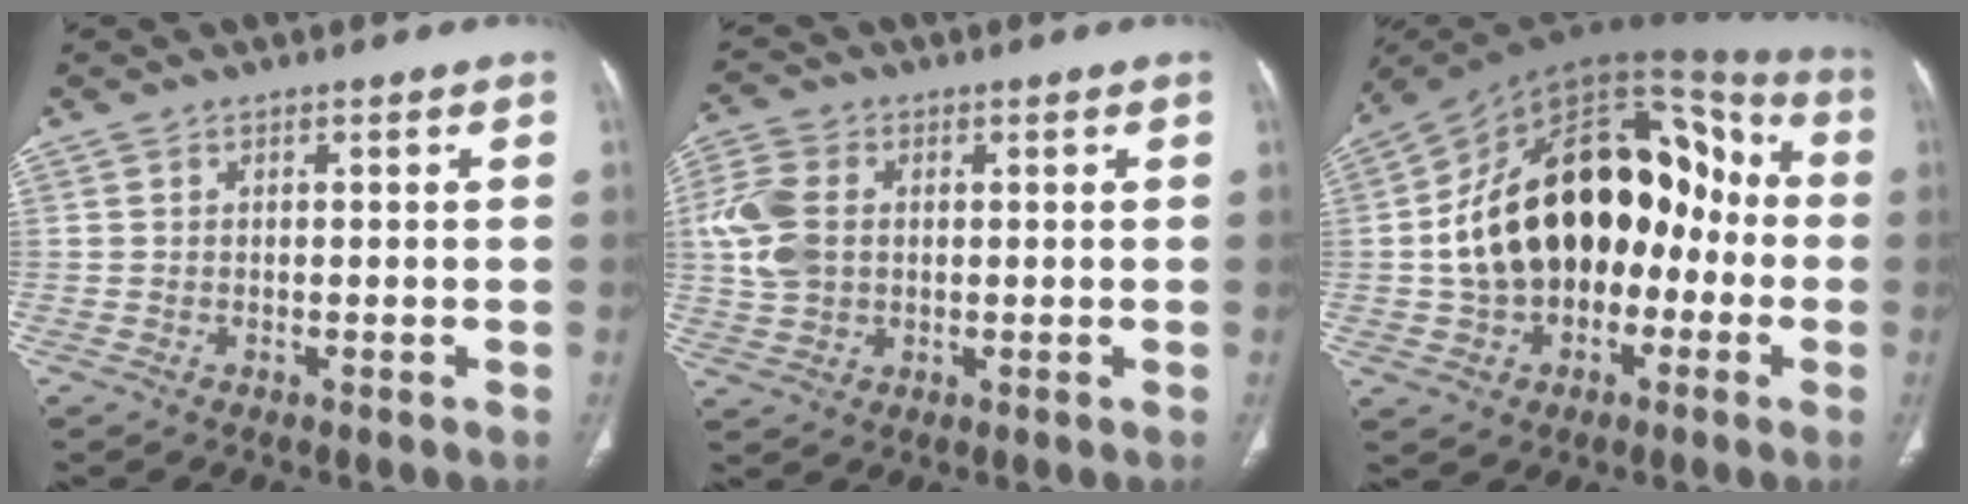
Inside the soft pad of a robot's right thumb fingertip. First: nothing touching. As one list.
[{"total": 9.0, "force": [0.9, 6.6, 6.1], "torque": [-0.140, 0.008, 0.018]}, {"total": 25.2, "force": [-2.3, 16.6, 18.8], "torque": [-0.281, 0.054, -0.038]}]